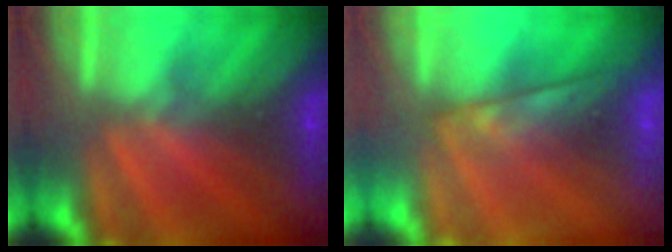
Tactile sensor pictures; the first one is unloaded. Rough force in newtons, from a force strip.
{"total": 4.4}